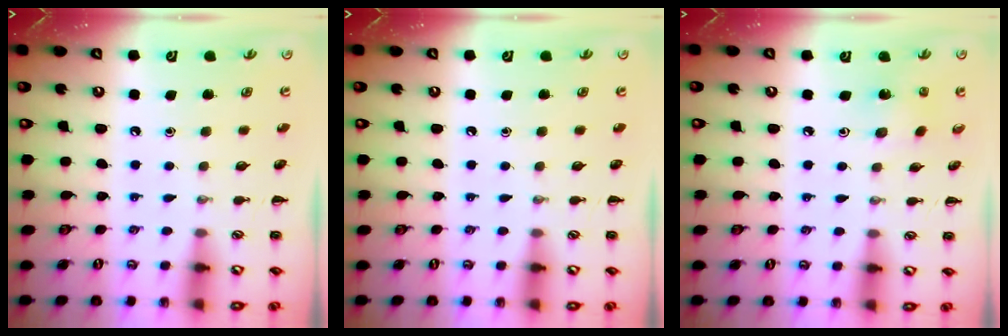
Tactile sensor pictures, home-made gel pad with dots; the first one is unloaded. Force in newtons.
{"total": 0.0}
{"total": 1.6, "press": 1.4, "slide": 0.6}